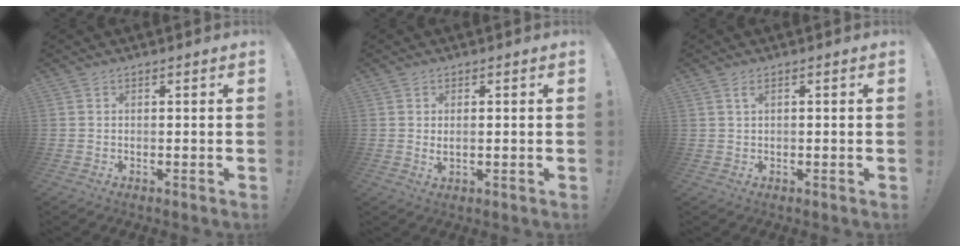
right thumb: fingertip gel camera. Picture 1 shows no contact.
{"total": 1.8, "force": [1.0, 0.5, 1.4], "torque": [-0.012, -0.006, 0.014]}
{"total": 1.4, "force": [0.8, 0.4, 1.1], "torque": [-0.024, 0.003, 0.014]}